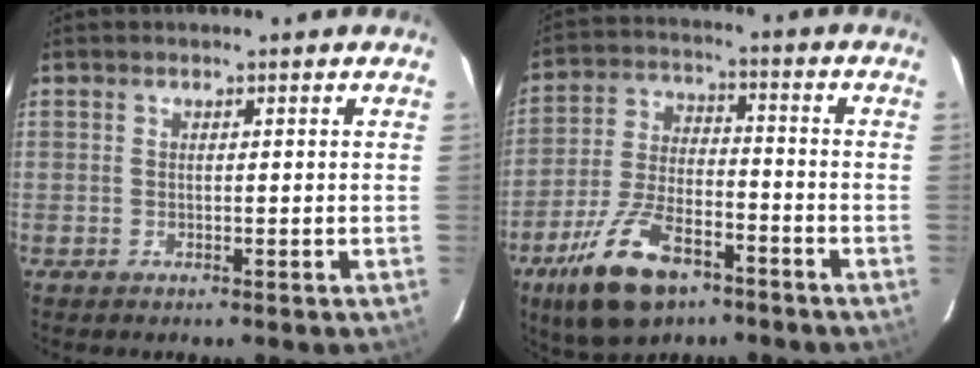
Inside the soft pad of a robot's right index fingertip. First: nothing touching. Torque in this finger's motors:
{"motor_torque": [1.22, -0.92, 0.73, 0.18]}